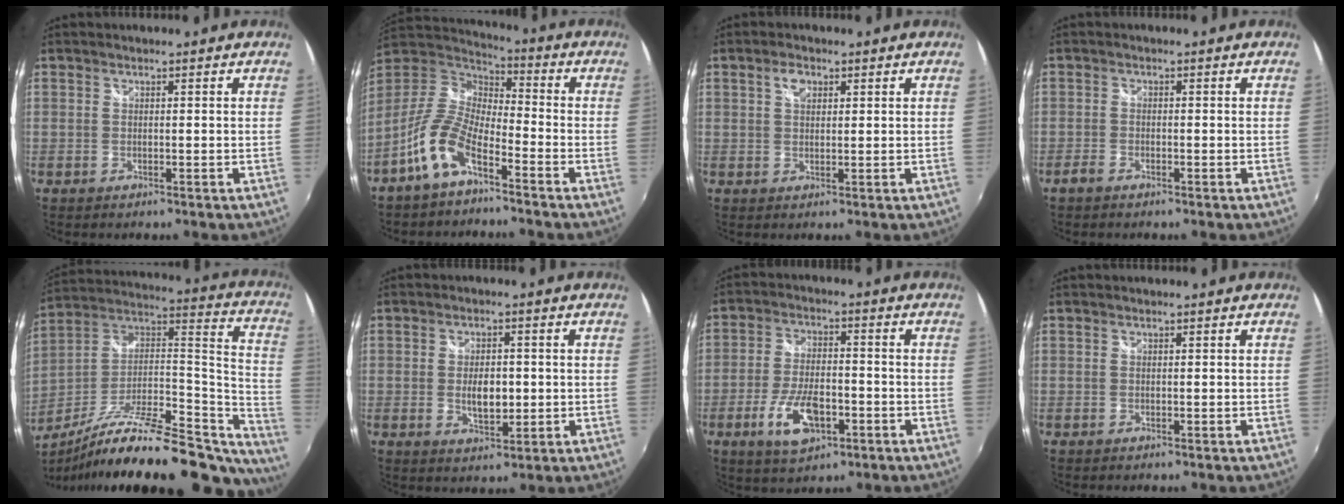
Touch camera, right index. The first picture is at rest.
{"total": 11.2, "force": [-6.6, 4.7, 7.8], "torque": [-0.167, 0.008, -0.135]}
{"total": 2.8, "force": [1.2, 1.7, 1.8], "torque": [-0.030, 0.006, 0.020]}
{"total": 2.0, "force": [-1.4, 0.8, 1.1], "torque": [-0.028, -0.002, -0.030]}
{"total": 30.7, "force": [-22.0, 9.5, 19.2], "torque": [-0.275, -0.008, -0.342]}
{"total": 5.7, "force": [-0.4, 3.0, 4.8], "torque": [-0.087, -0.004, -0.004]}
{"total": 10.4, "force": [-4.3, 5.0, 8.0], "torque": [-0.167, -0.007, -0.073]}
{"total": 0.0}